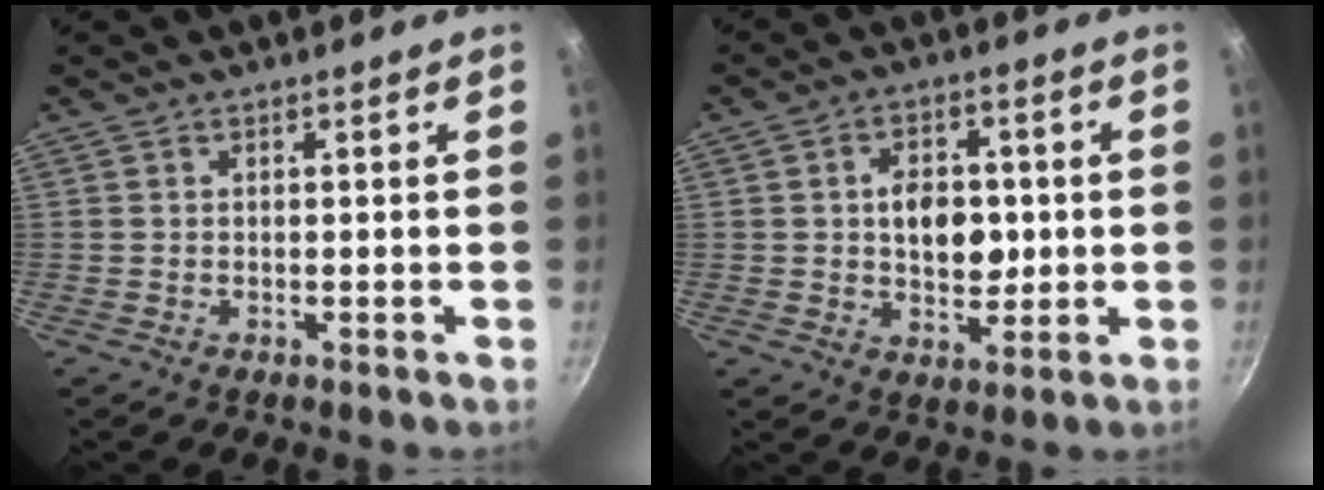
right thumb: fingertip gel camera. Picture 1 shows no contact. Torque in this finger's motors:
{"motor_torque": [-0.46, 0.77, 0.09, 0.18, 0.05]}